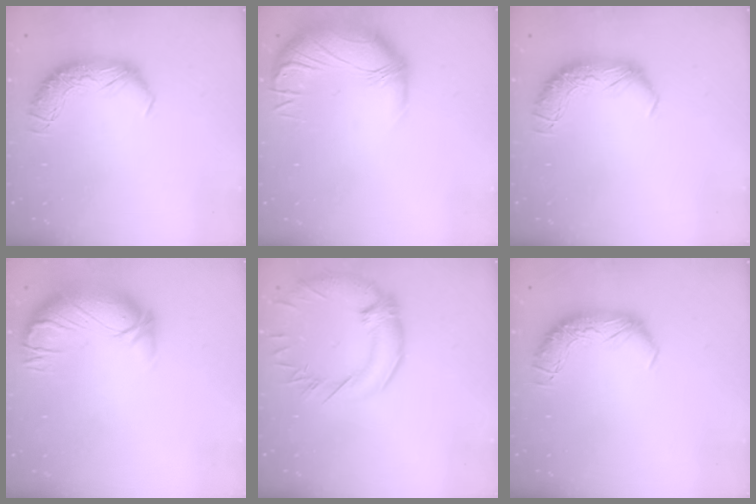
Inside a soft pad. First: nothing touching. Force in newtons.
{"total": 2.8, "press": 0.8, "slide": 2.7}
{"total": 0.0}
{"total": 3.0, "press": 0.3, "slide": 3.0}
{"total": 4.3, "press": 3.5, "slide": 2.4}
{"total": 0.0}